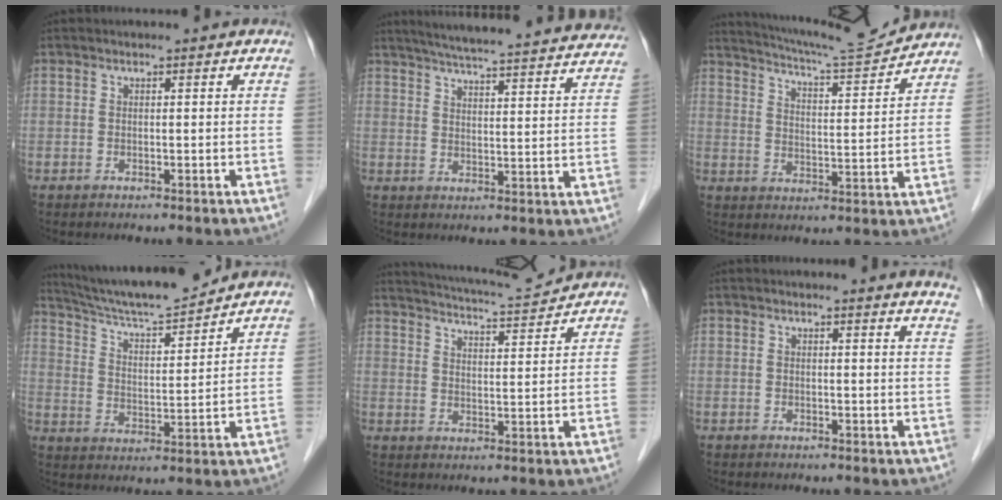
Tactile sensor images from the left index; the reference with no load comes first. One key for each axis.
{"total": 26.9, "fx": 24.9, "fy": 1.6, "fz": 10.1, "tx": -0.156, "ty": -0.027, "tz": 0.307}
{"total": 12.7, "fx": 12.3, "fy": -0.4, "fz": 3.2, "tx": -0.059, "ty": -0.007, "tz": 0.182}
{"total": 14.6, "fx": 13.6, "fy": 0.4, "fz": 5.3, "tx": -0.099, "ty": 0.004, "tz": 0.228}
{"total": 11.2, "fx": 10.9, "fy": -0.2, "fz": 2.6, "tx": -0.052, "ty": 0.007, "tz": 0.159}
{"total": 5.2, "fx": 5.0, "fy": -0.4, "fz": 1.2, "tx": -0.011, "ty": -0.029, "tz": 0.027}